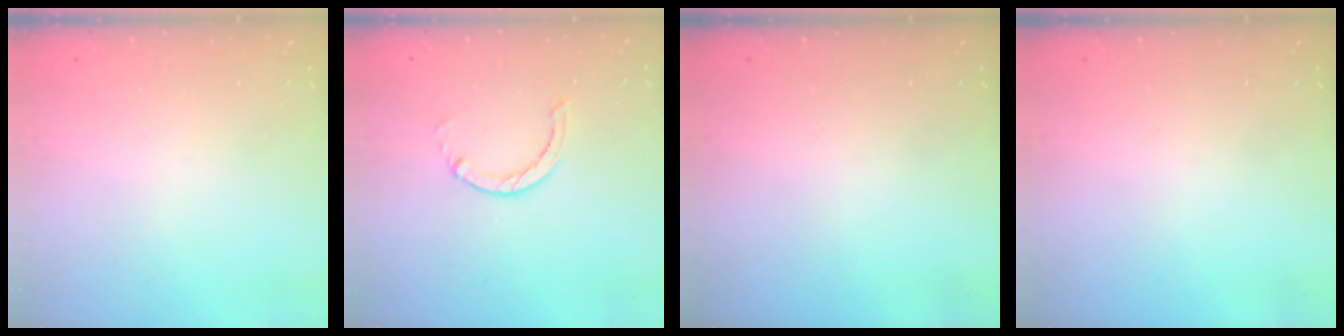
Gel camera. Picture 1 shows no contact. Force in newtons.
{"total": 1.0, "press": 0.9, "slide": 0.3}
{"total": 0.0}
{"total": 0.0}